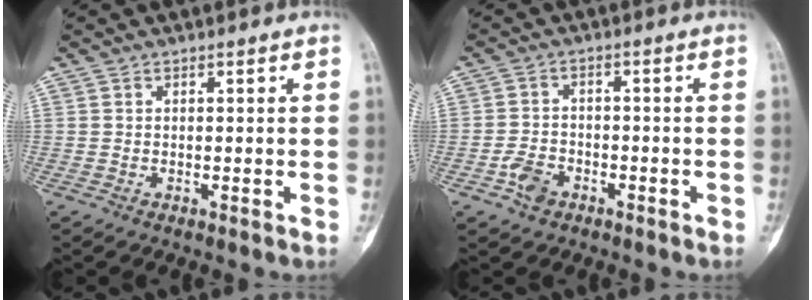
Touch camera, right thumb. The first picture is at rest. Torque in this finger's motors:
{"motor_torque": [0.65, 0.52, 0.00, 0.05, 0.00]}